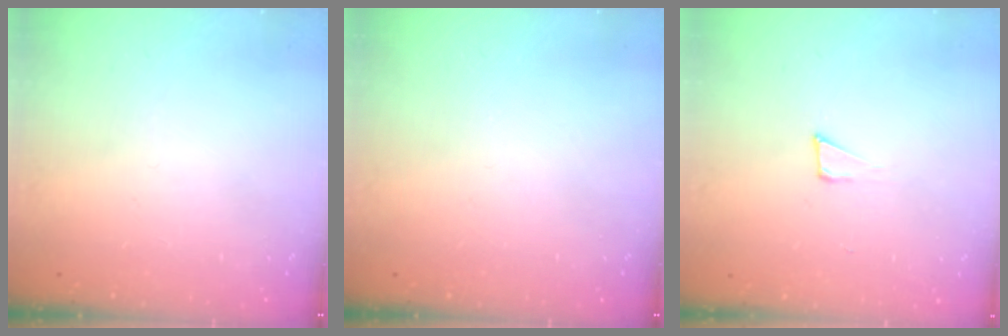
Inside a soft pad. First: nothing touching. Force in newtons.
{"total": 0.0}
{"total": 4.6, "press": 4.5, "slide": 0.8}